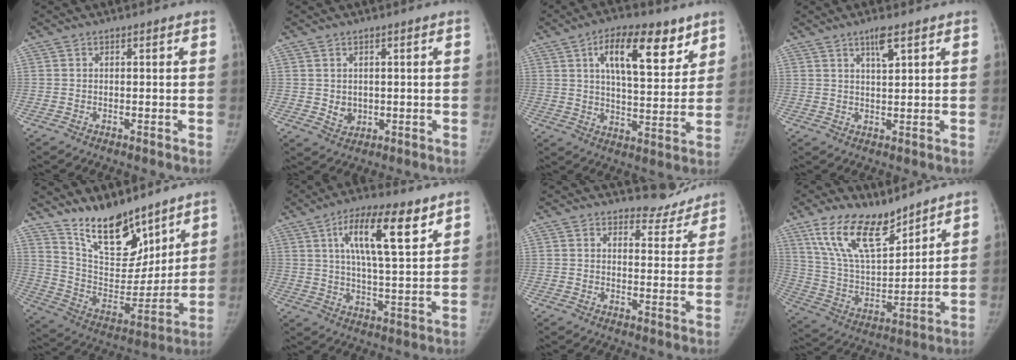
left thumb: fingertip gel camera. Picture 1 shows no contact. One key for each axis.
{"total": 3.2, "fx": 0.2, "fy": 2.8, "fz": 1.5, "tx": -0.016, "ty": -0.005, "tz": 0.015}
{"total": 15.1, "fx": 7.8, "fy": 6.4, "fz": 11.2, "tx": -0.140, "ty": -0.031, "tz": 0.124}
{"total": 3.9, "fx": 2.3, "fy": 0.8, "fz": 3.0, "tx": -0.051, "ty": -0.010, "tz": 0.044}
{"total": 17.6, "fx": 13.3, "fy": 7.6, "fz": 8.7, "tx": -0.091, "ty": -0.086, "tz": 0.244}
{"total": 13.9, "fx": 6.7, "fy": 4.1, "fz": 11.5, "tx": -0.175, "ty": -0.023, "tz": 0.112}
{"total": 6.2, "fx": 5.8, "fy": 2.3, "fz": 0.0, "tx": 0.029, "ty": -0.050, "tz": 0.070}
{"total": 16.3, "fx": 11.6, "fy": 6.6, "fz": 9.3, "tx": -0.139, "ty": -0.064, "tz": 0.230}